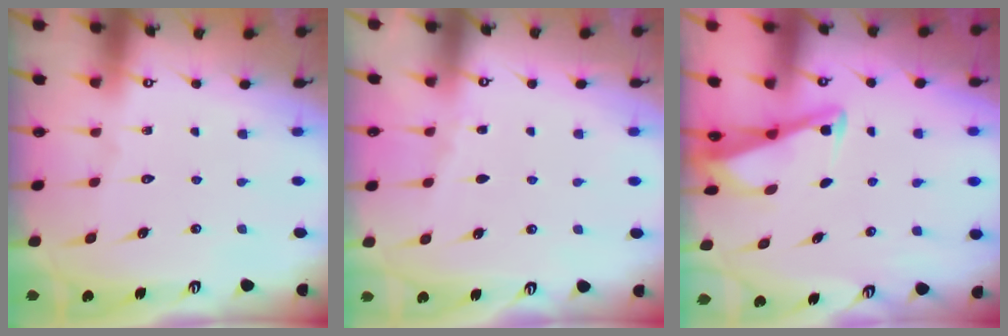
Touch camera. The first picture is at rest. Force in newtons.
{"total": 2.7, "press": 2.7, "slide": 0.4}
{"total": 2.7, "press": 2.7, "slide": 0.3}